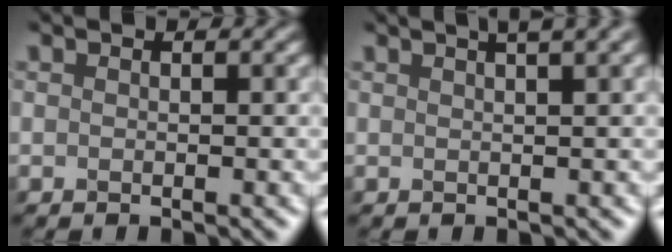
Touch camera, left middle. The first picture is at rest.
{"total": 4.3, "force": [2.7, 1.3, 3.0], "torque": [-0.023, 0.041, 0.024]}